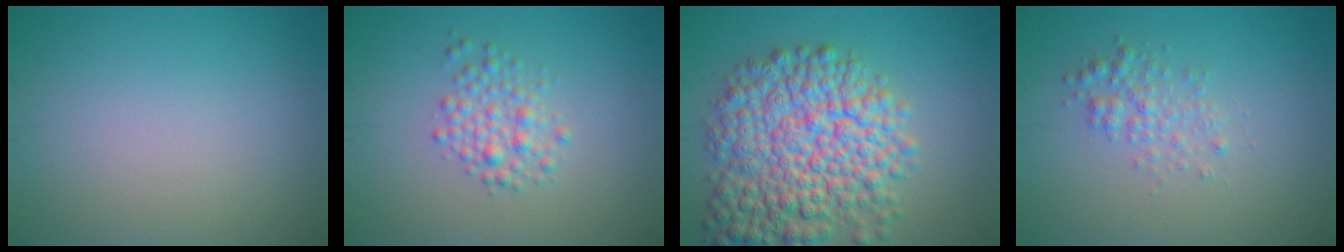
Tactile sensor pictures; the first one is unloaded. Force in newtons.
{"total": 2.4, "press": 2.4, "slide": 0.1}
{"total": 10.3, "press": 10.3, "slide": 0.4}
{"total": 2.0, "press": 2.0, "slide": 0.1}